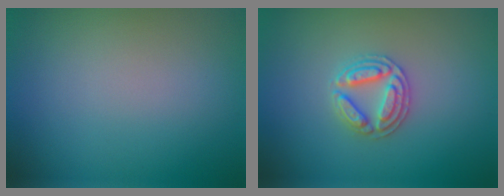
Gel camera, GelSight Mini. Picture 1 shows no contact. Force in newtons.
{"total": 2.8, "press": 2.7, "slide": 0.5}